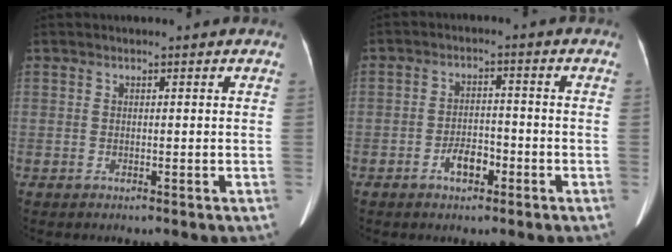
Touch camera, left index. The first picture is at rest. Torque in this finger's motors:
{"motor_torque": [0.05, -0.03, 0.04, 0.01]}